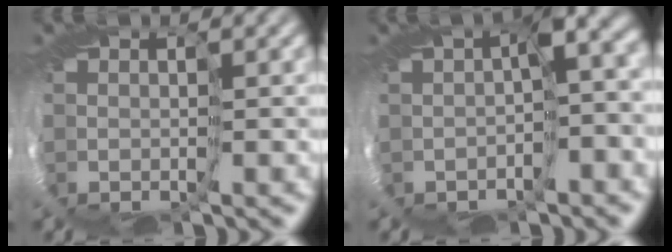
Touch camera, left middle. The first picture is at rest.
{"total": 4.7, "force": [-0.2, 1.8, 4.4], "torque": [-0.078, -0.005, -0.007]}